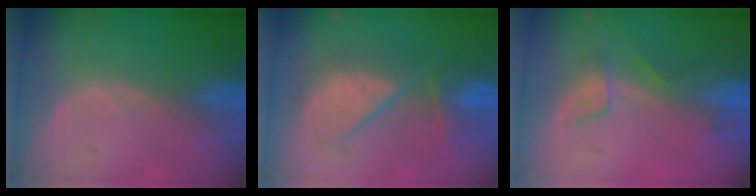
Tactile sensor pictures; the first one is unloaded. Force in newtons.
{"total": 8.4, "press": 8.4, "slide": 0.6}
{"total": 3.9, "press": 3.7, "slide": 1.4}